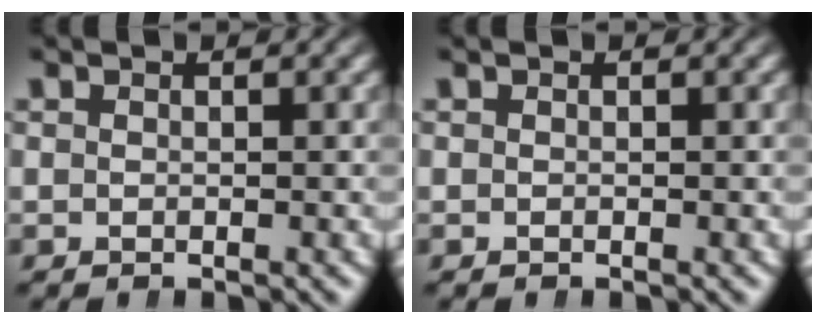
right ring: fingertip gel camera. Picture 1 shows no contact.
{"total": 0.0}